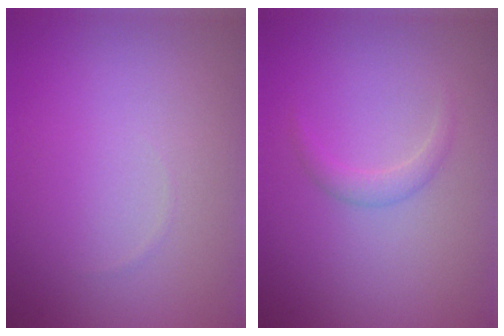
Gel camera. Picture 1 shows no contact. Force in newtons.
{"total": 1.2, "press": 1.2, "slide": 0.1}